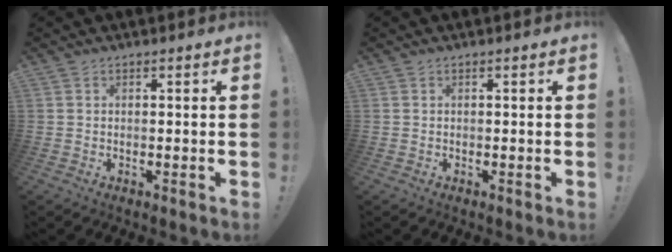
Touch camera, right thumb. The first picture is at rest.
{"total": 0.0}